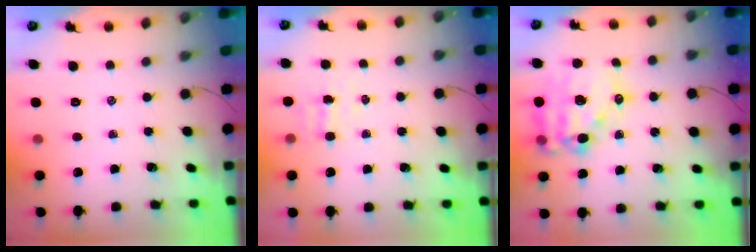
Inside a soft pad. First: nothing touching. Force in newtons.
{"total": 3.5, "press": 3.3, "slide": 1.1}
{"total": 17.5, "press": 17.1, "slide": 4.0}